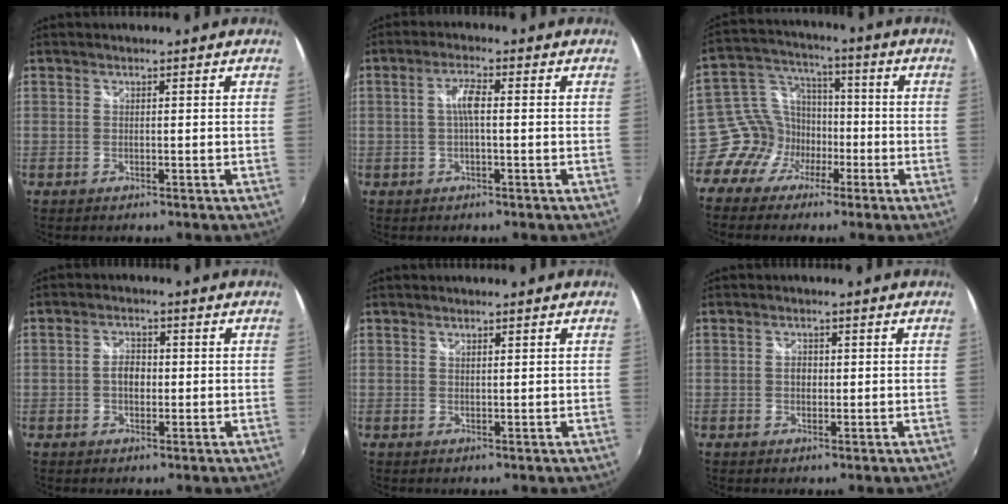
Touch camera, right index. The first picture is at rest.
{"total": 3.5, "force": [0.0, 0.7, 3.4], "torque": [-0.067, 0.007, 0.001]}
{"total": 6.4, "force": [-3.5, 5.4, 0.7], "torque": [-0.015, 0.030, -0.076]}
{"total": 3.5, "force": [-0.3, 2.5, 2.4], "torque": [-0.042, 0.007, -0.006]}
{"total": 0.7, "force": [0.6, 0.2, 0.3], "torque": [-0.003, 0.000, 0.011]}
{"total": 1.7, "force": [0.0, 1.5, 0.9], "torque": [-0.015, 0.003, -0.001]}